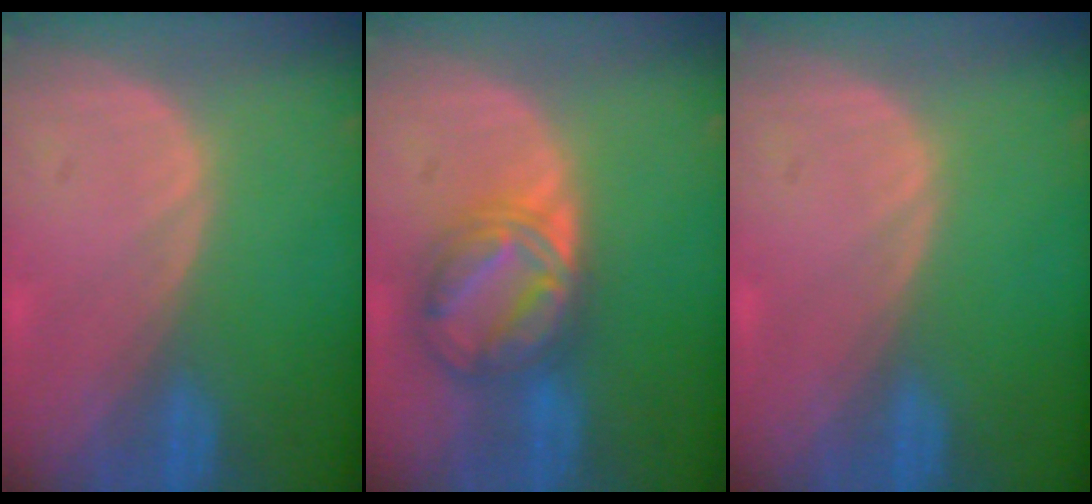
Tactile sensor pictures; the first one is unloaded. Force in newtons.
{"total": 7.6, "press": 7.6, "slide": 0.6}
{"total": 0.0}